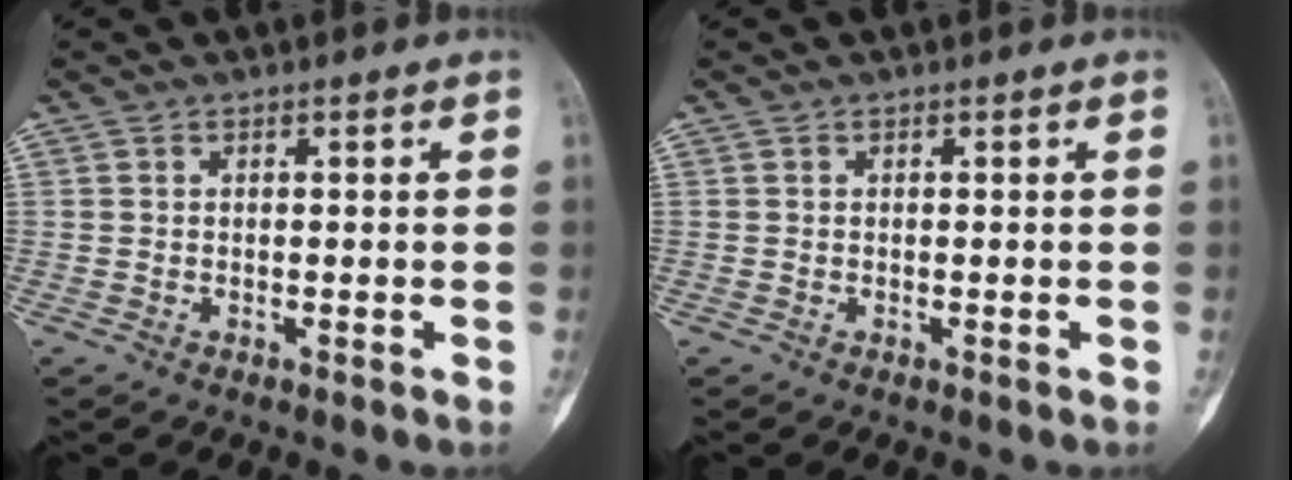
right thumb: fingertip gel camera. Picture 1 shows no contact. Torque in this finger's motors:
{"motor_torque": [0.60, 0.18, 0.21, -0.10, 0.10]}